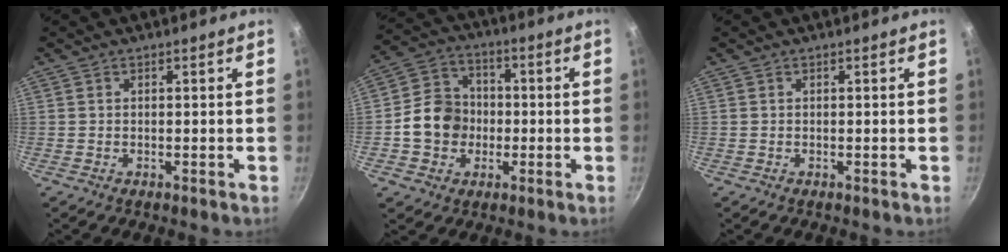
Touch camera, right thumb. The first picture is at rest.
{"total": 10.8, "force": [-1.4, 9.4, 5.1], "torque": [-0.060, 0.024, -0.038]}
{"total": 0.0}